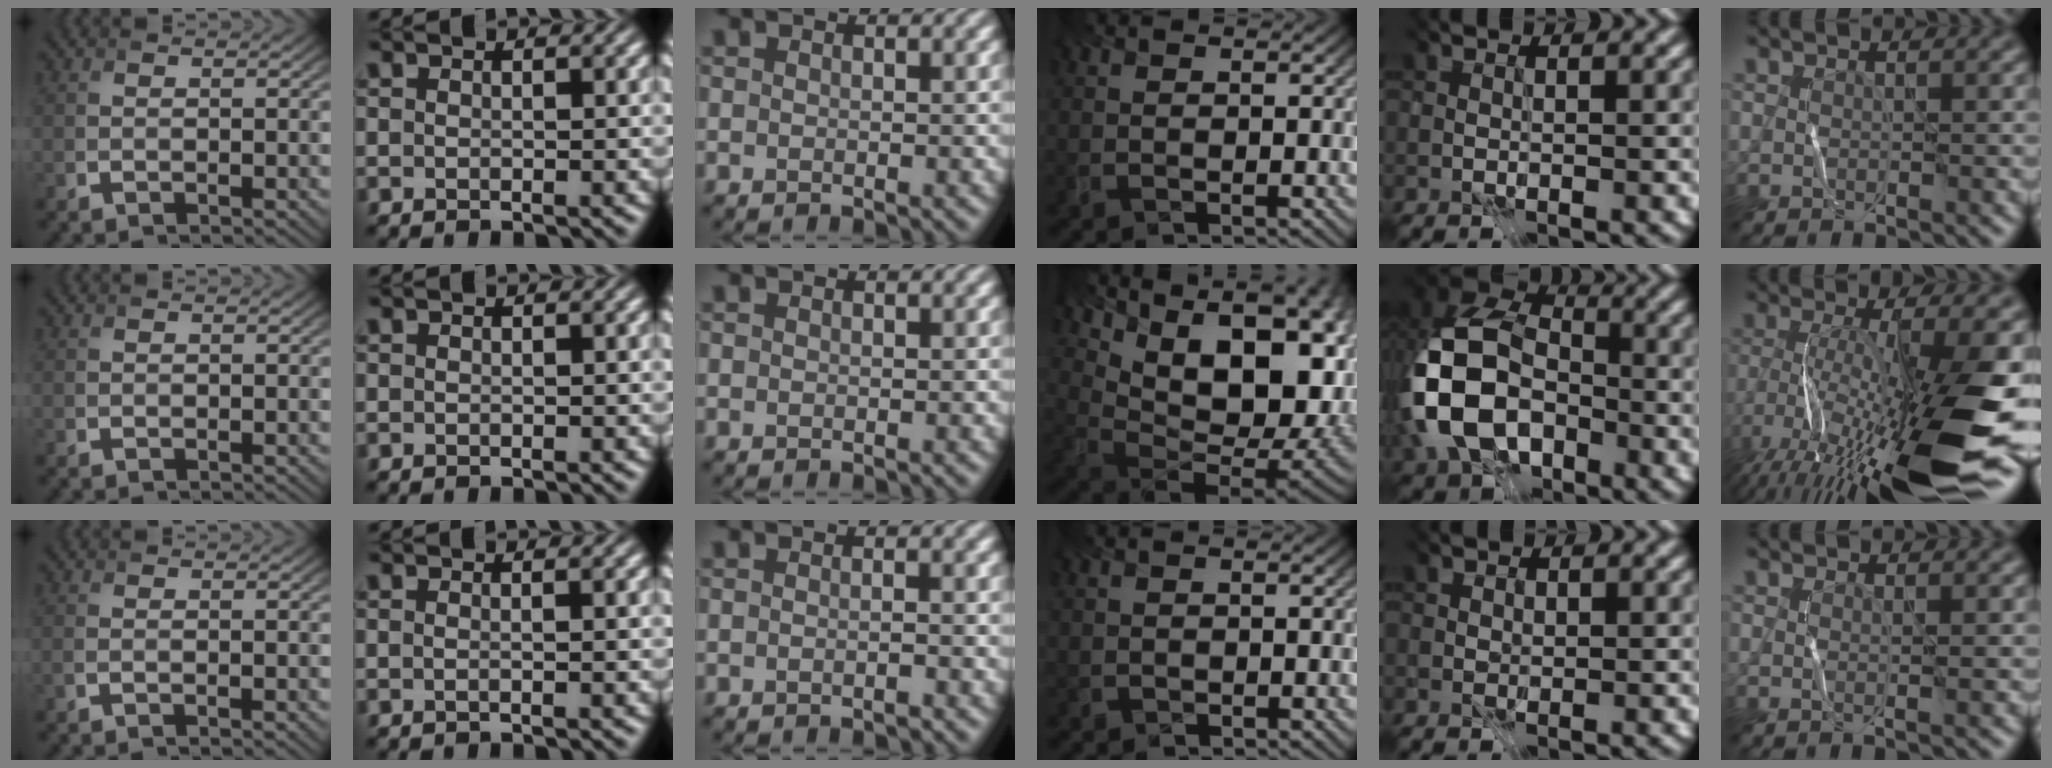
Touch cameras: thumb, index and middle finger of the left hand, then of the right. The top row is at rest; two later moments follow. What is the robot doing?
{"motion": "wrap", "object": "wrapping paper"}